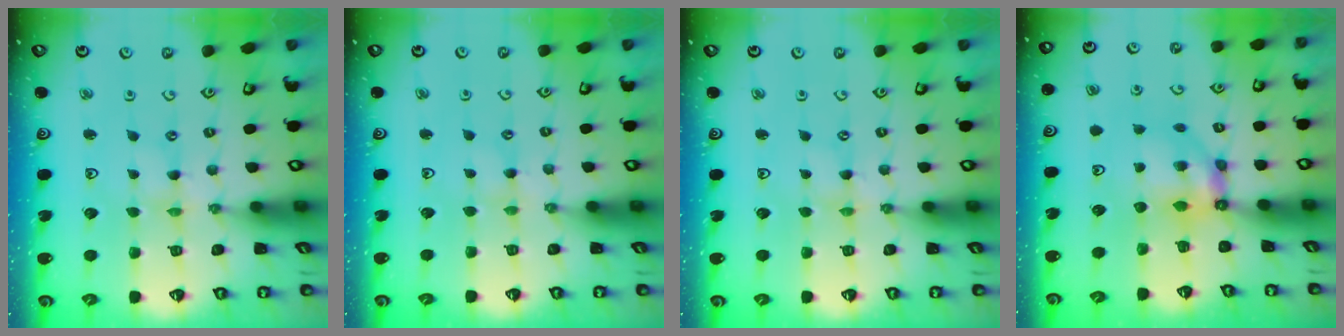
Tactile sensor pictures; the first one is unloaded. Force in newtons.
{"total": 1.2, "press": 1.2, "slide": 0.3}
{"total": 0.0}
{"total": 6.2, "press": 6.2, "slide": 0.5}